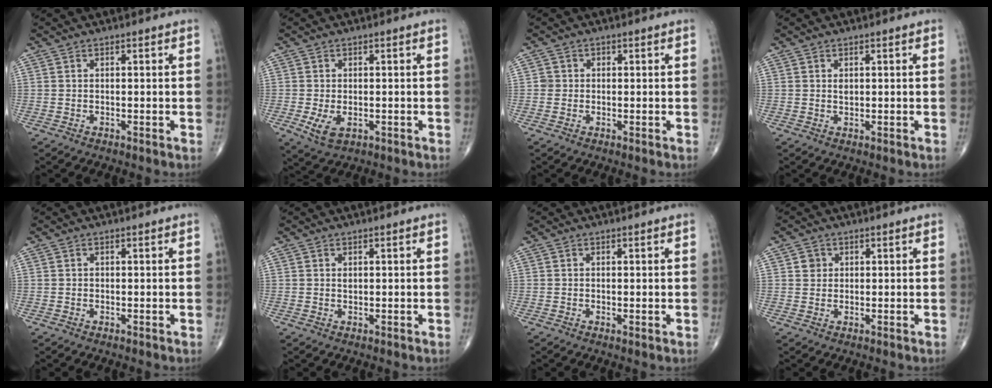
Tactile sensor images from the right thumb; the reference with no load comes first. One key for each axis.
{"total": 4.4, "fx": -1.1, "fy": 2.5, "fz": 3.4, "tx": -0.065, "ty": -0.008, "tz": -0.012}
{"total": 1.5, "fx": -0.1, "fy": 1.5, "fz": 0.1, "tx": 0.010, "ty": 0.006, "tz": -0.005}
{"total": 1.0, "fx": 0.3, "fy": 0.6, "fz": 0.7, "tx": -0.007, "ty": -0.002, "tz": 0.006}
{"total": 0.0}
{"total": 0.7, "fx": 0.2, "fy": 0.5, "fz": 0.4, "tx": -0.003, "ty": 0.000, "tz": 0.004}
{"total": 0.5, "fx": 0.0, "fy": 0.2, "fz": 0.5, "tx": -0.012, "ty": -0.003, "tz": -0.002}
{"total": 2.0, "fx": 0.6, "fy": 1.8, "fz": 0.5, "tx": 0.002, "ty": -0.001, "tz": 0.007}